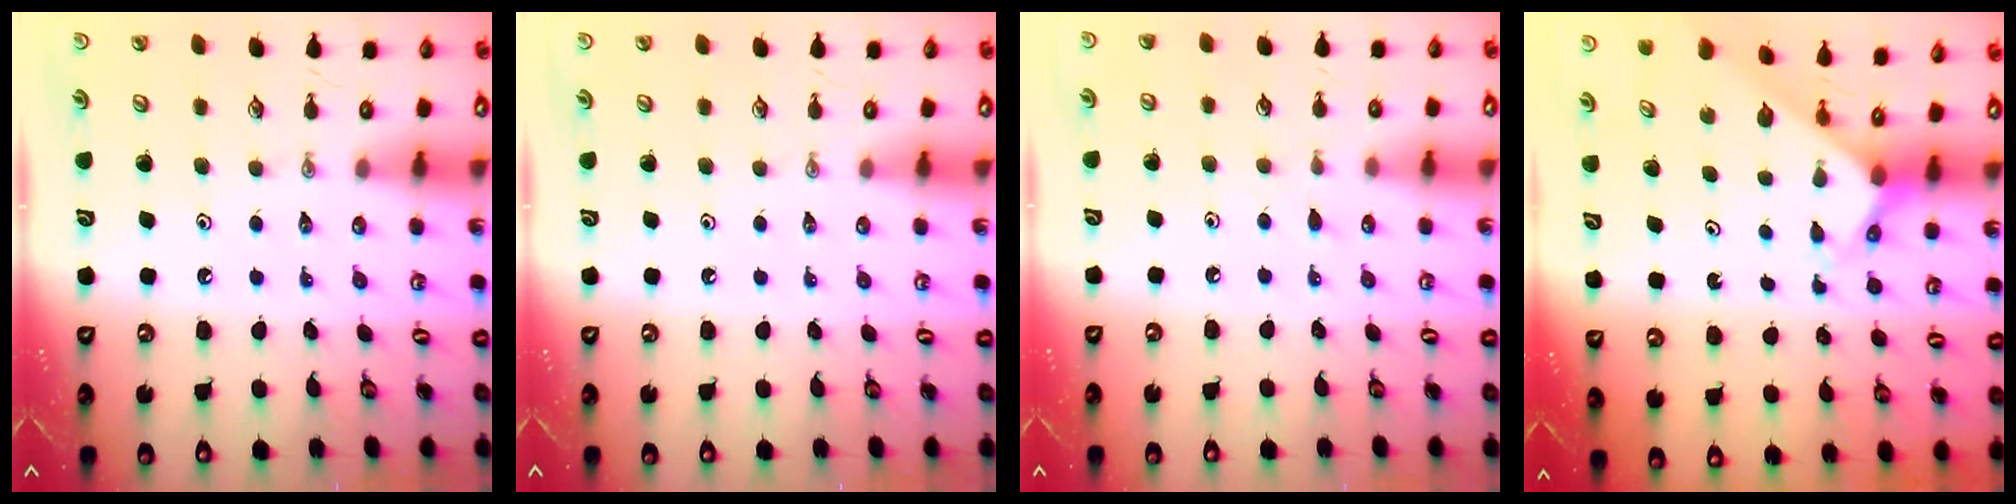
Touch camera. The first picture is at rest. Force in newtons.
{"total": 0.0}
{"total": 2.7, "press": 2.7, "slide": 0.3}
{"total": 2.6, "press": 2.6, "slide": 0.1}